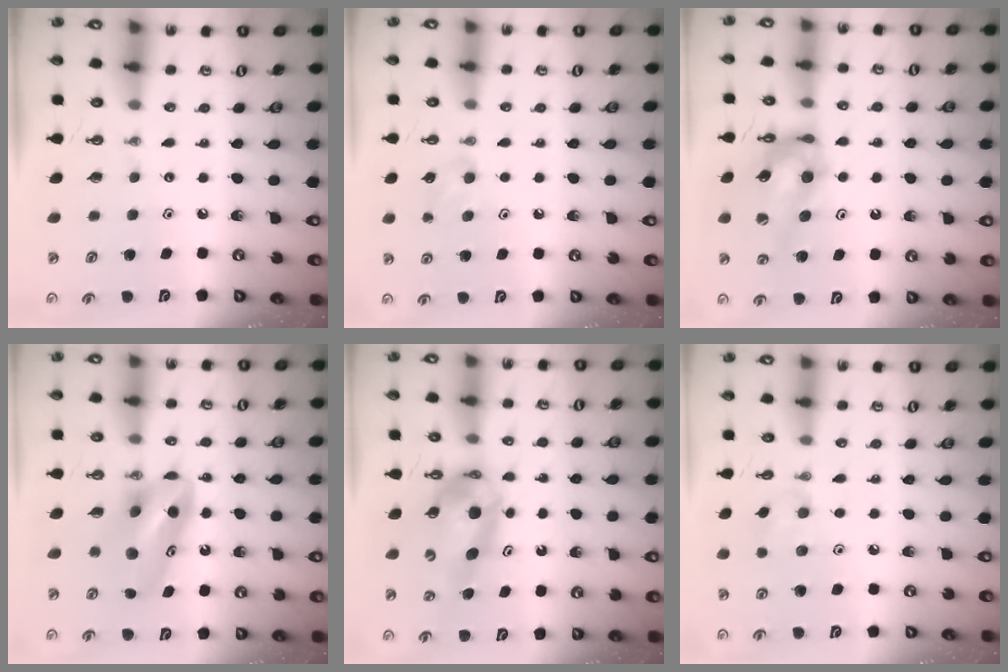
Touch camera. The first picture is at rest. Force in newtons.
{"total": 10.4, "press": 6.7, "slide": 7.9}
{"total": 13.4, "press": 13.3, "slide": 1.2}
{"total": 9.4, "press": 9.3, "slide": 1.6}
{"total": 9.8, "press": 9.8, "slide": 1.0}
{"total": 6.1, "press": 6.1, "slide": 1.0}